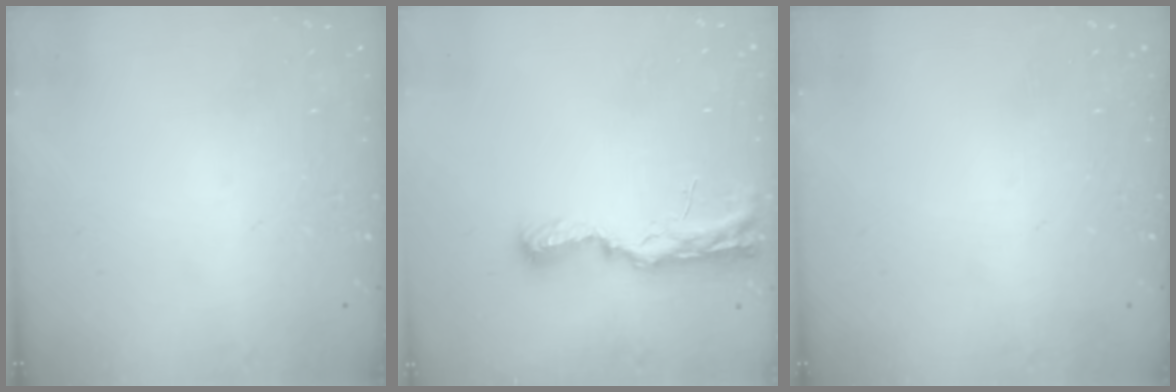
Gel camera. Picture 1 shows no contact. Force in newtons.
{"total": 11.2, "press": 9.8, "slide": 5.4}
{"total": 0.0}